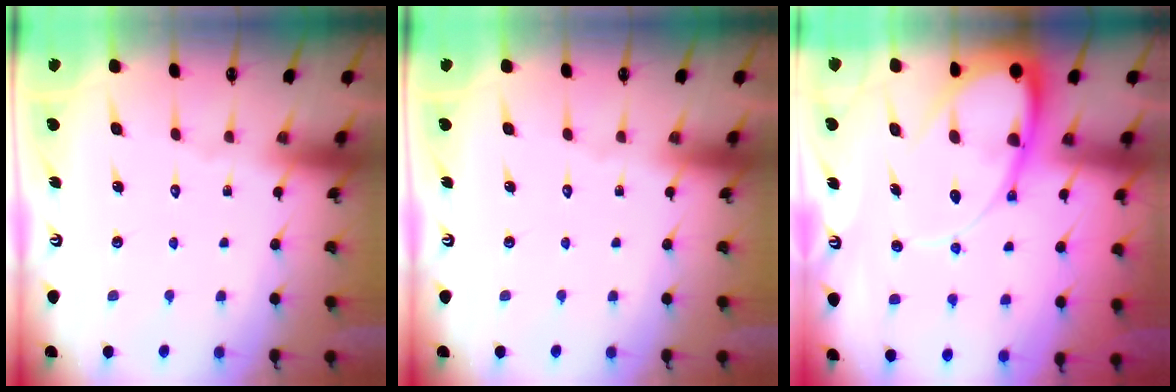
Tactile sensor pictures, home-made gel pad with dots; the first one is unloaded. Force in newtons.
{"total": 0.0}
{"total": 13.2, "press": 13.1, "slide": 1.3}